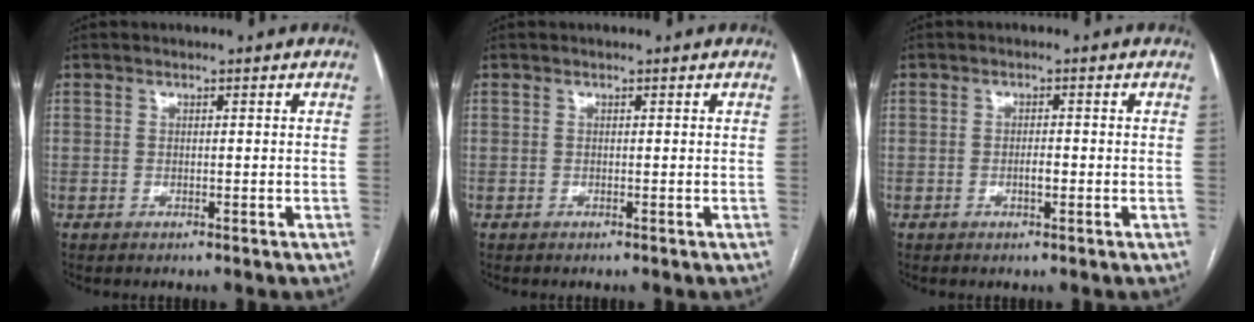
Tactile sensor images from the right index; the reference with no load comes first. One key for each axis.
{"total": 0.0}
{"total": 1.5, "fx": -0.5, "fy": 0.5, "fz": 1.4, "tx": -0.022, "ty": 0.002, "tz": -0.007}